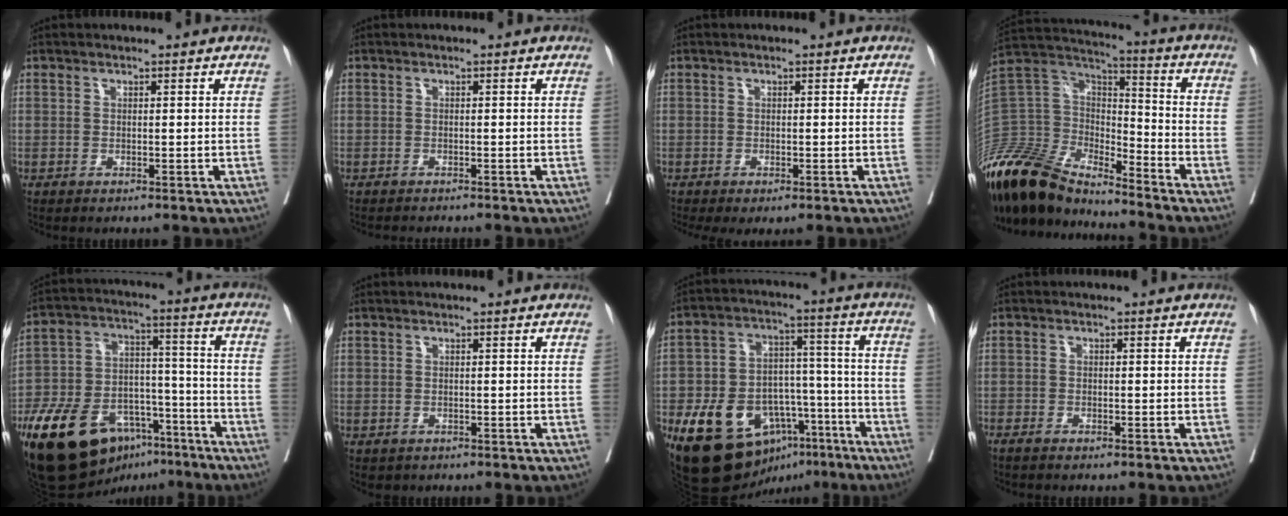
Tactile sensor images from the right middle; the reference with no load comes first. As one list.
[{"total": 2.3, "force": [-2.2, 0.0, 0.5], "torque": [-0.005, -0.005, -0.031]}, {"total": 3.8, "force": [-2.8, 1.3, 2.2], "torque": [-0.021, -0.011, -0.042]}, {"total": 22.9, "force": [-19.4, 6.6, 10.2], "torque": [-0.239, 0.002, -0.368]}, {"total": 22.1, "force": [-14.2, 10.9, 12.8], "torque": [-0.246, 0.015, -0.240]}, {"total": 1.1, "force": [-0.6, 0.8, 0.3], "torque": [-0.007, 0.001, -0.003]}, {"total": 19.4, "force": [-10.9, 11.7, 10.9], "torque": [-0.174, 0.049, -0.162]}, {"total": 1.6, "force": [-1.4, 0.1, 0.8], "torque": [-0.015, -0.003, -0.022]}]